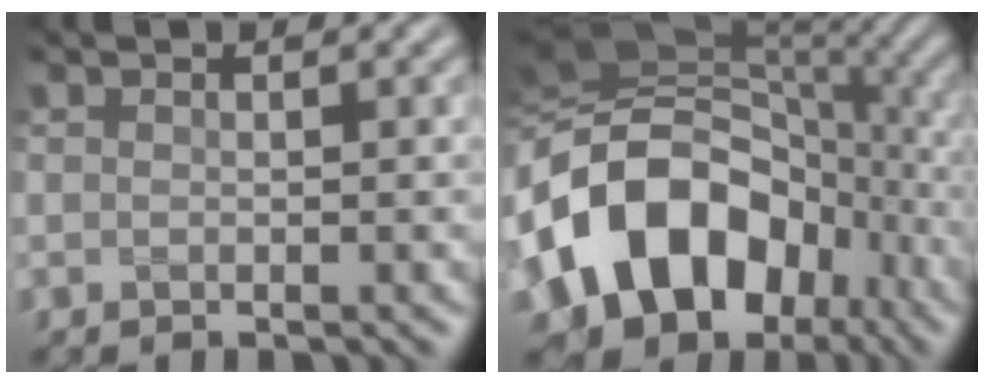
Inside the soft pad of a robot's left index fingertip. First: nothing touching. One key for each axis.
{"total": 15.8, "fx": -4.0, "fy": 12.0, "fz": 9.5, "tx": -0.174, "ty": -0.001, "tz": -0.078}